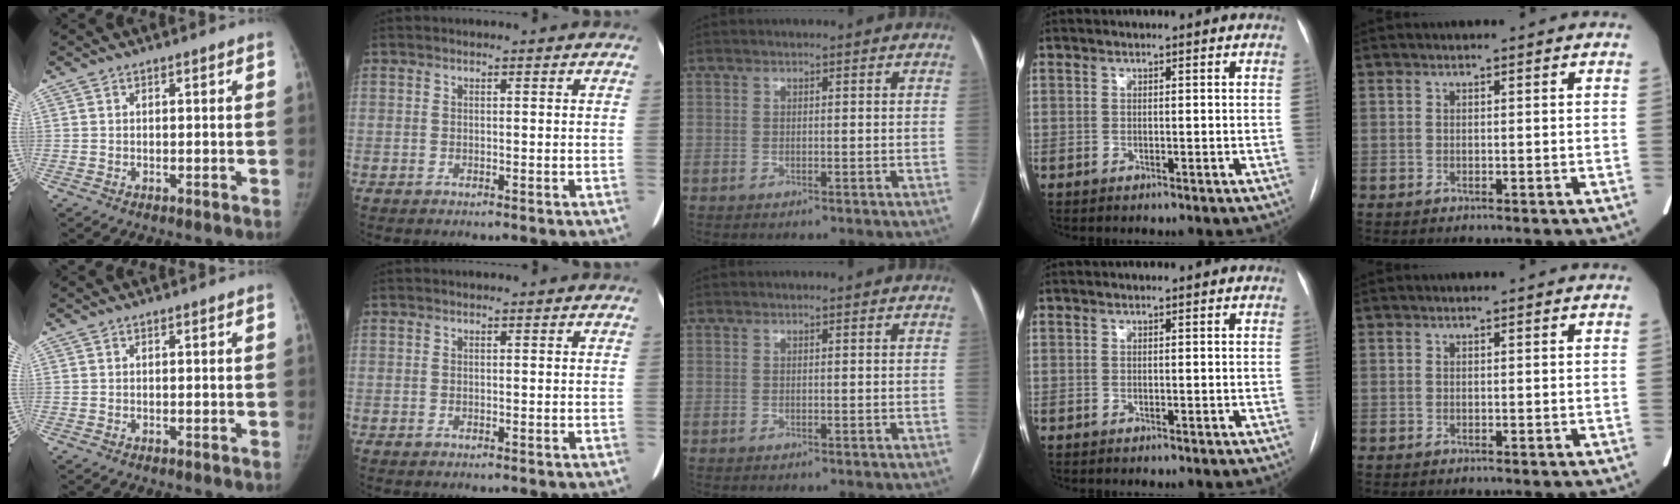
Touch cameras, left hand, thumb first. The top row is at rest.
{}